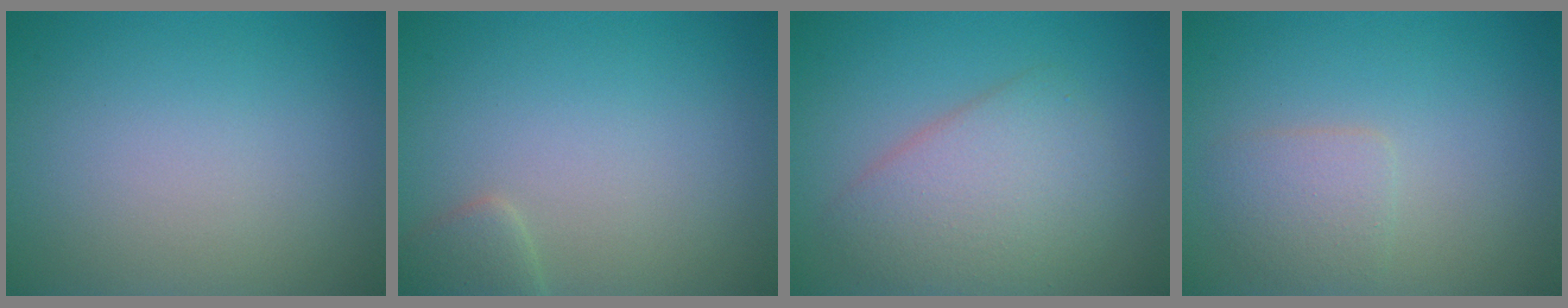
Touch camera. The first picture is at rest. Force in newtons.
{"total": 1.7, "press": 1.7, "slide": 0.1}
{"total": 4.6, "press": 4.6, "slide": 0.1}
{"total": 2.1, "press": 2.1, "slide": 0.0}